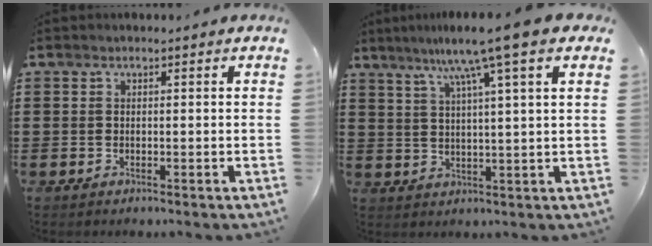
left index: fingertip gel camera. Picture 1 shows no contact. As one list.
[{"total": 8.7, "force": [5.5, -1.0, 6.7], "torque": [-0.137, -0.016, 0.087]}]